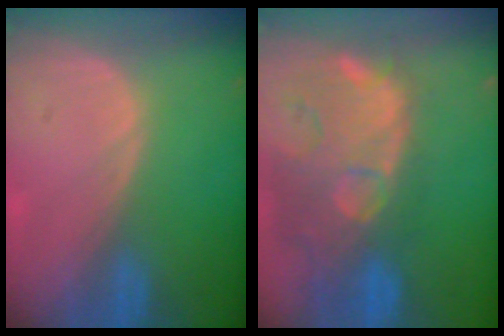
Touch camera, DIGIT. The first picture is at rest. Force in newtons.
{"total": 14.0, "press": 11.5, "slide": 8.1}